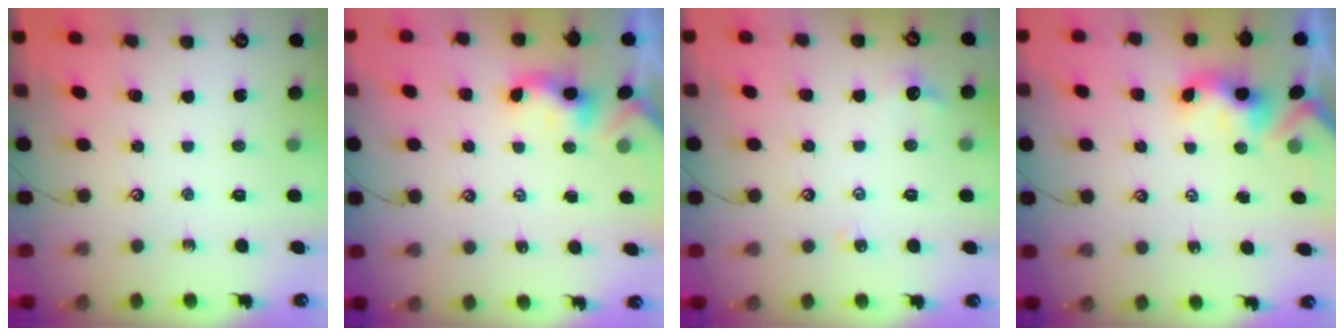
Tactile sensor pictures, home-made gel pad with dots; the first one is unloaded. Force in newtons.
{"total": 1.1, "press": 1.0, "slide": 0.4}
{"total": 1.6, "press": 1.5, "slide": 0.5}
{"total": 3.2, "press": 3.2, "slide": 0.3}